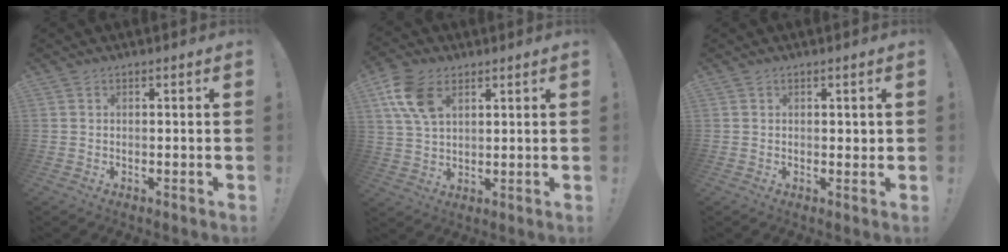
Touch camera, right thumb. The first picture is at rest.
{"total": 11.4, "force": [5.1, 7.0, 7.3], "torque": [-0.146, -0.006, 0.100]}
{"total": 1.1, "force": [0.5, 0.9, 0.5], "torque": [-0.005, 0.002, 0.008]}